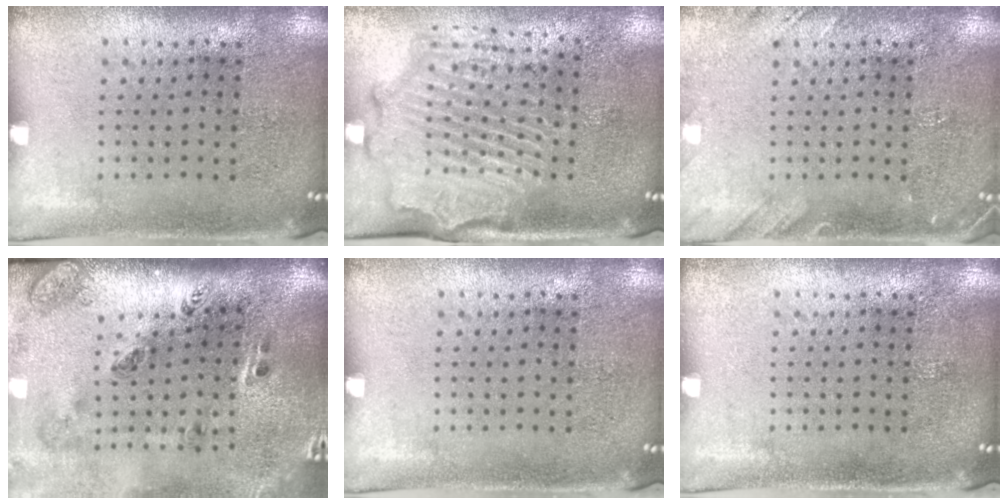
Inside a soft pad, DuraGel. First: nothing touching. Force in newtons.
{"total": 2.1, "press": 2.1, "slide": 0.4}
{"total": 1.8, "press": 1.8, "slide": 0.1}
{"total": 3.4, "press": 2.0, "slide": 2.7}
{"total": 0.0}
{"total": 0.0}